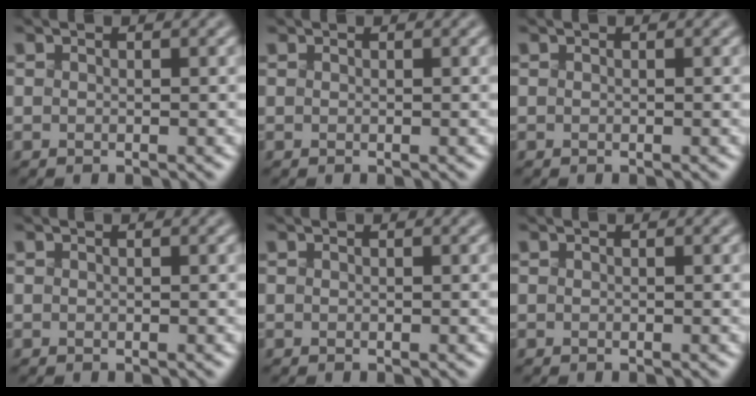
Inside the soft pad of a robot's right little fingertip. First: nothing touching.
{"total": 0.0}
{"total": 0.0}
{"total": 0.0}
{"total": 0.0}
{"total": 0.0}